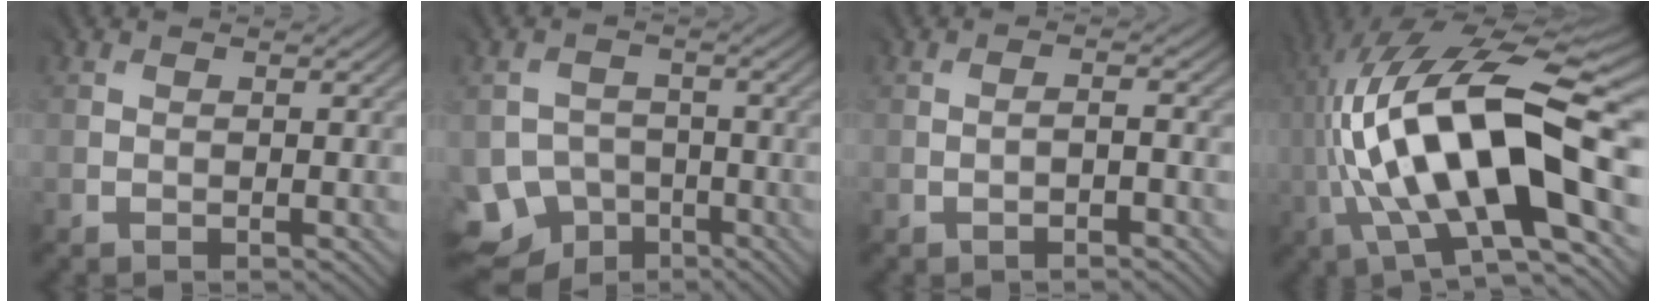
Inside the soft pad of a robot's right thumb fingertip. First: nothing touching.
{"total": 7.5, "force": [-5.0, 5.1, 2.2], "torque": [-0.045, -0.027, -0.088]}
{"total": 1.7, "force": [-0.8, 0.5, 1.5], "torque": [-0.015, 0.005, -0.020]}
{"total": 18.9, "force": [-1.3, 7.2, 17.4], "torque": [-0.336, 0.028, -0.021]}